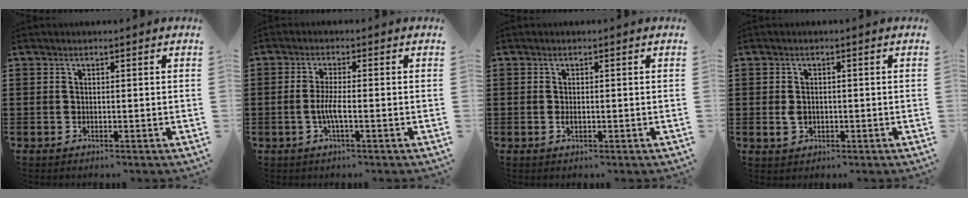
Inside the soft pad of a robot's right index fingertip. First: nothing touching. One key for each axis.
{"total": 3.6, "fx": -1.0, "fy": 0.3, "fz": 3.4, "tx": -0.075, "ty": -0.007, "tz": -0.024}
{"total": 1.1, "fx": -0.2, "fy": 0.4, "fz": 1.1, "tx": -0.022, "ty": -0.004, "tz": -0.002}
{"total": 2.1, "fx": 0.0, "fy": 1.8, "fz": 1.2, "tx": -0.027, "ty": 0.004, "tz": -0.001}